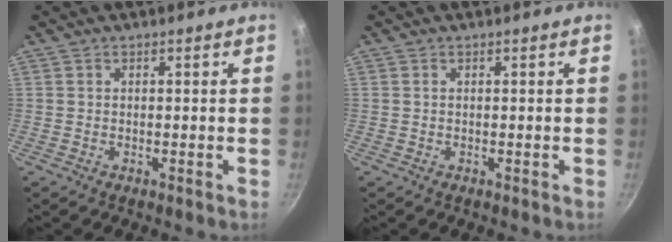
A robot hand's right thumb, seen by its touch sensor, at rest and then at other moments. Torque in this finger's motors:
{"motor_torque": [-0.16, -0.14, 0.27, 0.01, 0.00]}